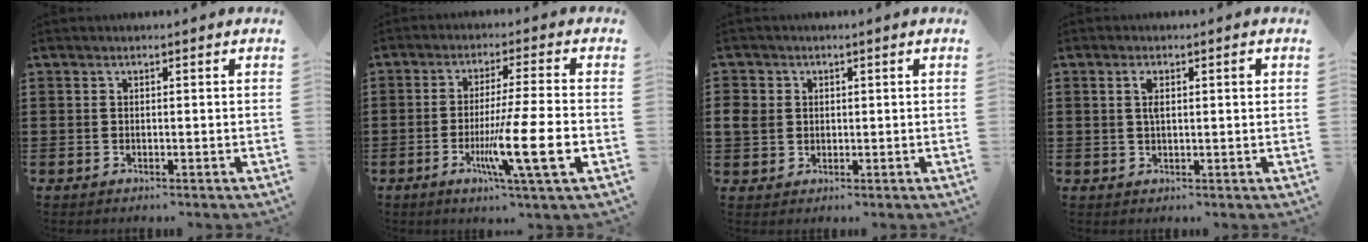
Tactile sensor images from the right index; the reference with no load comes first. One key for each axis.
{"total": 11.5, "fx": -3.4, "fy": 0.2, "fz": 11.0, "tx": -0.207, "ty": -0.019, "tz": -0.064}
{"total": 3.0, "fx": 0.5, "fy": 2.8, "fz": 1.0, "tx": -0.038, "ty": 0.007, "tz": 0.005}
{"total": 2.5, "fx": 0.6, "fy": 0.6, "fz": 2.3, "tx": -0.045, "ty": 0.003, "tz": 0.008}